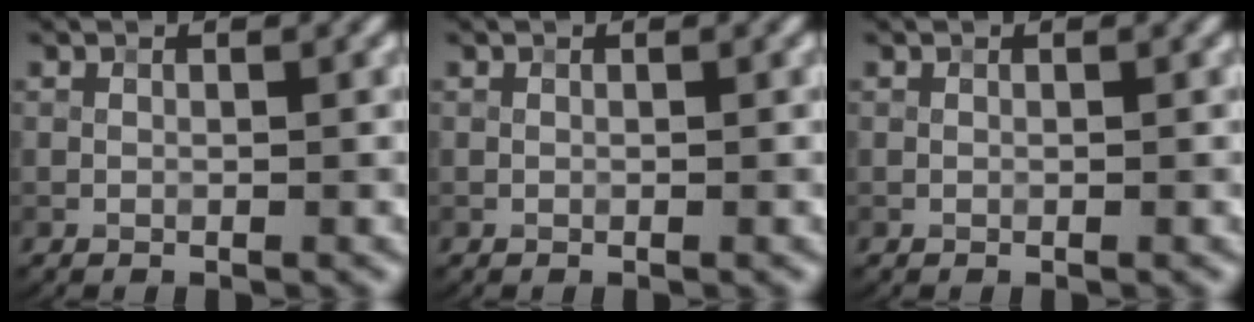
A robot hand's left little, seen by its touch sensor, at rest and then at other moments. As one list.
[{"total": 0.0}, {"total": 0.0}]